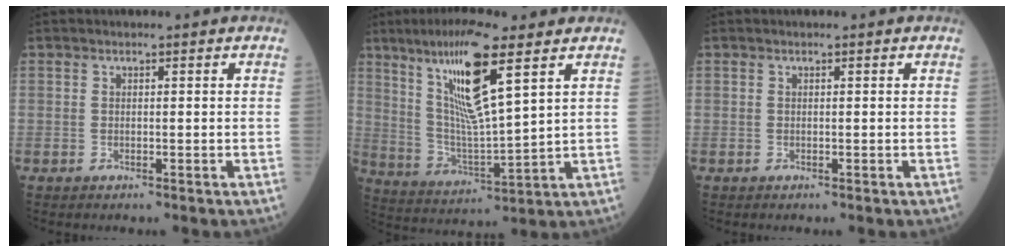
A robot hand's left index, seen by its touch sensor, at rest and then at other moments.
{"total": 13.8, "force": [7.4, 1.2, 11.6], "torque": [-0.235, -0.002, 0.141]}
{"total": 0.0}